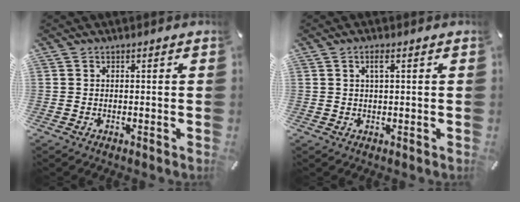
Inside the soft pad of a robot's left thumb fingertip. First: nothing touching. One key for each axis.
{"total": 2.4, "fx": 0.9, "fy": 0.6, "fz": 2.1, "tx": -0.045, "ty": 0.006, "tz": 0.013}